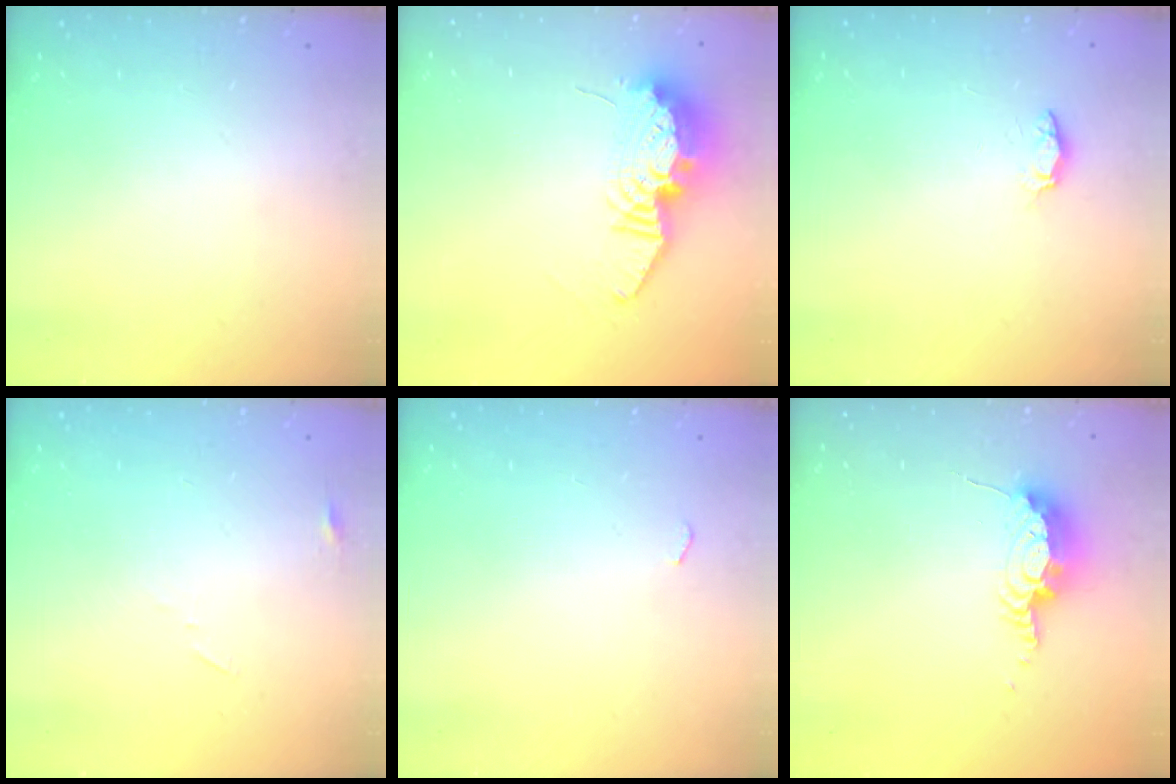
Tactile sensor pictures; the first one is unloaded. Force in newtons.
{"total": 12.1, "press": 12.1, "slide": 0.8}
{"total": 3.7, "press": 3.6, "slide": 0.6}
{"total": 2.9, "press": 2.9, "slide": 0.2}
{"total": 3.5, "press": 3.2, "slide": 1.5}
{"total": 8.0, "press": 7.9, "slide": 0.9}